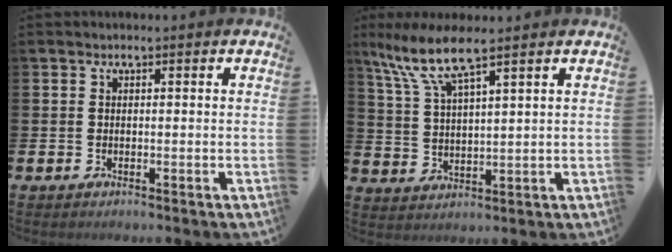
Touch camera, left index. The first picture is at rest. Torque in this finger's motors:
{"motor_torque": [0.53, -0.35, 0.63, 0.13]}